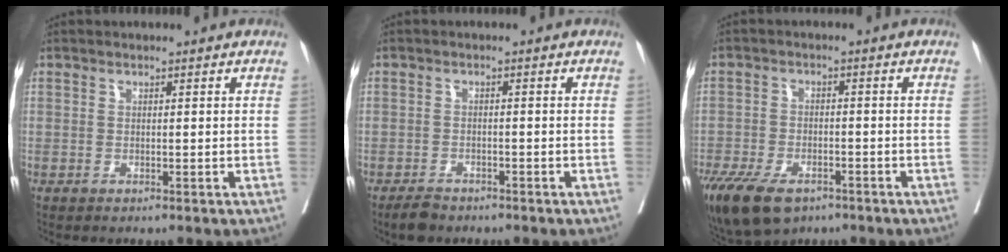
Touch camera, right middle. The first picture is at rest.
{"total": 2.7, "force": [-2.3, 1.1, 0.9], "torque": [-0.022, -0.001, -0.038]}
{"total": 12.9, "force": [-8.4, 6.3, 7.4], "torque": [-0.159, -0.016, -0.134]}